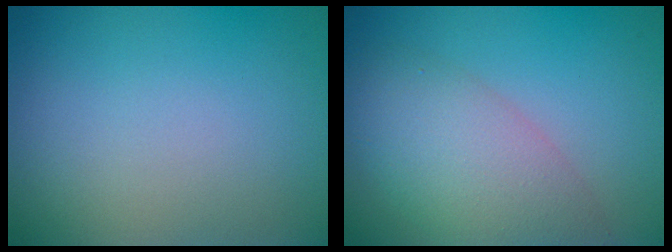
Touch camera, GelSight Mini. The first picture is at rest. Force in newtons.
{"total": 6.2, "press": 6.2, "slide": 0.4}